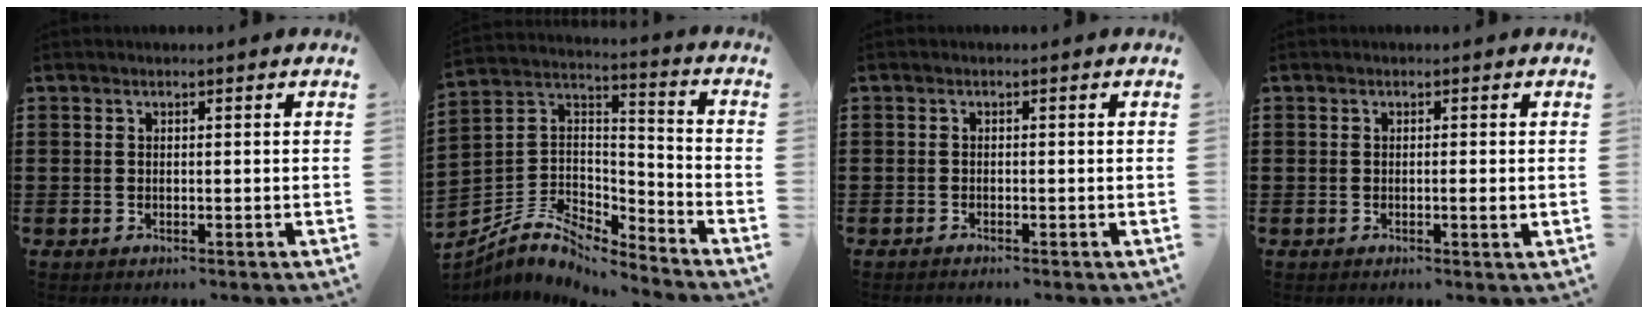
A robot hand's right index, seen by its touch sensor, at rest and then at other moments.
{"total": 6.4, "force": [-5.2, 2.8, 2.5], "torque": [-0.071, -0.005, -0.109]}
{"total": 0.6, "force": [-0.6, 0.0, 0.1], "torque": [-0.003, -0.001, -0.013]}
{"total": 1.2, "force": [-0.3, 0.0, 1.1], "torque": [-0.020, -0.004, -0.005]}